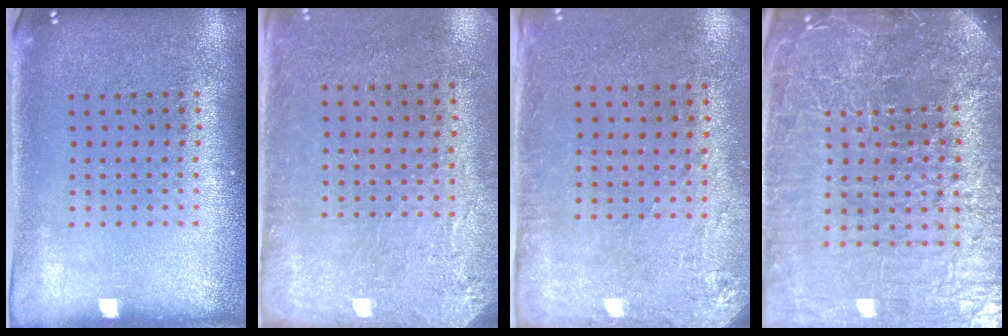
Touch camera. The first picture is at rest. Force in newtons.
{"total": 2.9, "press": 2.4, "slide": 1.6}
{"total": 2.8, "press": 2.3, "slide": 1.6}
{"total": 7.2, "press": 6.3, "slide": 3.5}